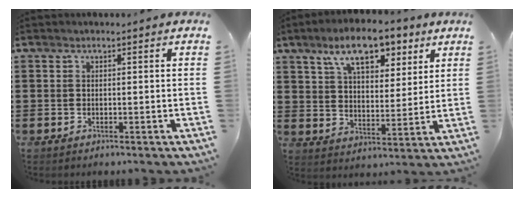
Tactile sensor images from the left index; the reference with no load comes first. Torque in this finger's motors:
{"motor_torque": [1.96, -0.18, 1.02, 0.21]}